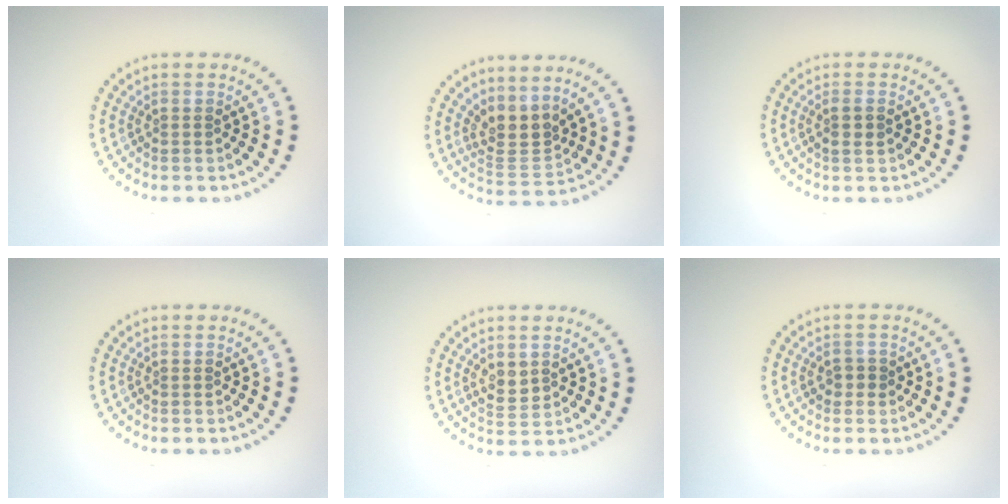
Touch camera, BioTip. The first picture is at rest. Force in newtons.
{"total": 3.1, "press": 2.2, "slide": 2.2}
{"total": 1.4, "press": 1.3, "slide": 0.4}
{"total": 0.0}
{"total": 1.9, "press": 1.8, "slide": 0.7}
{"total": 1.3, "press": 1.2, "slide": 0.4}